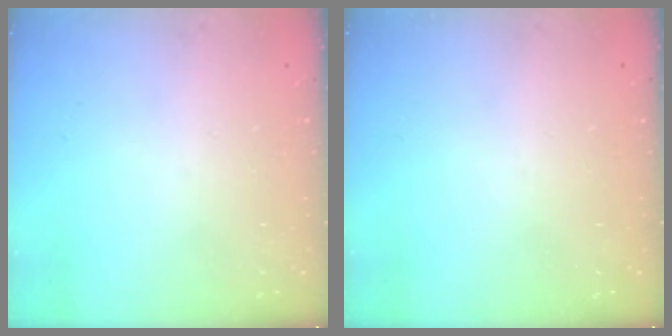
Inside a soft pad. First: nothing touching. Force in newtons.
{"total": 0.0}